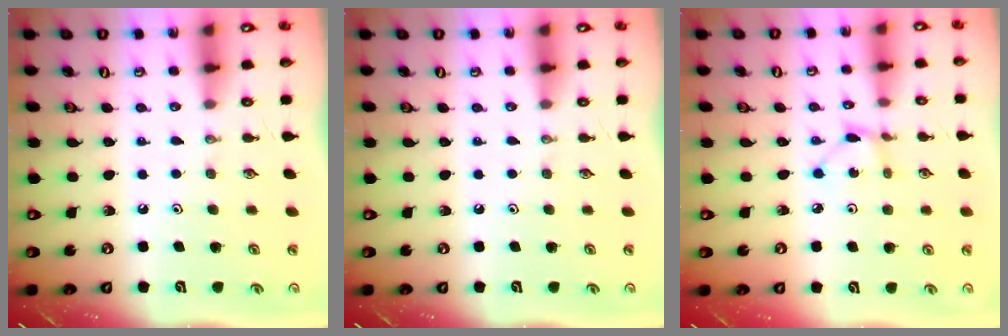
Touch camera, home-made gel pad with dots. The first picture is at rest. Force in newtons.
{"total": 0.0}
{"total": 2.6, "press": 2.6, "slide": 0.3}